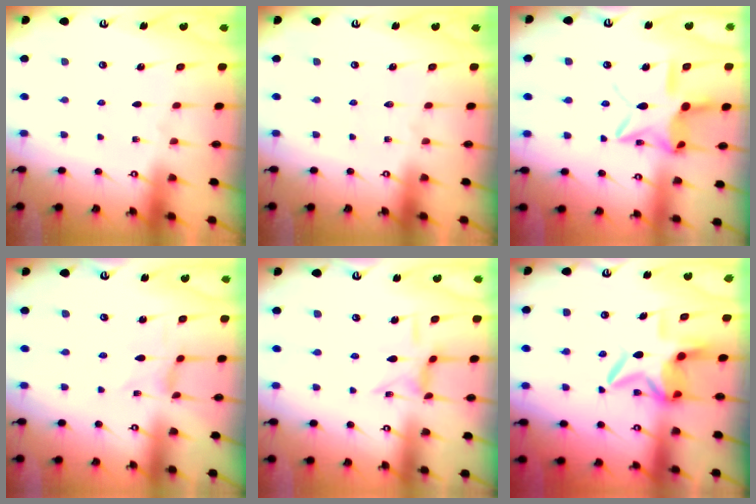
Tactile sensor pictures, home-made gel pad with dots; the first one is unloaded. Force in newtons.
{"total": 0.0}
{"total": 14.7, "press": 14.7, "slide": 1.0}
{"total": 0.0}
{"total": 6.0, "press": 6.0, "slide": 0.3}
{"total": 9.1, "press": 9.0, "slide": 1.1}